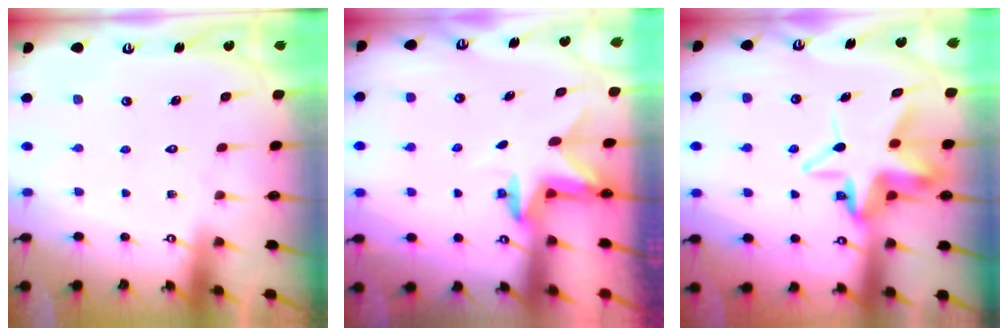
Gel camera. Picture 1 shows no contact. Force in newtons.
{"total": 2.4, "press": 2.3, "slide": 0.4}
{"total": 10.8, "press": 10.3, "slide": 3.1}